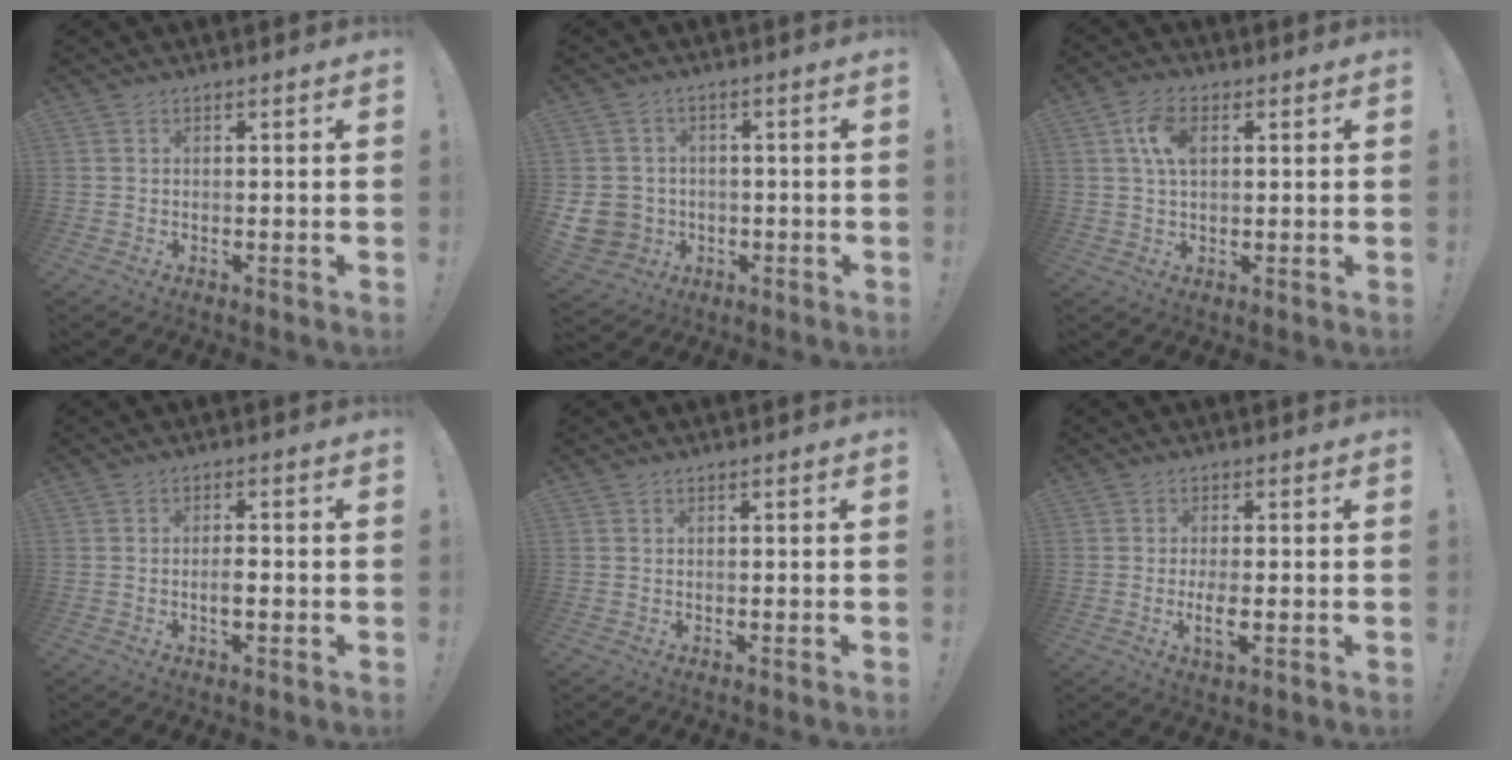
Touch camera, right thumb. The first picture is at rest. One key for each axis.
{"total": 8.6, "fx": -1.7, "fy": 7.7, "fz": 3.4, "tx": -0.074, "ty": 0.013, "tz": -0.023}
{"total": 7.4, "fx": 2.0, "fy": 4.3, "fz": 5.7, "tx": -0.110, "ty": 0.004, "tz": 0.037}
{"total": 3.3, "fx": -0.9, "fy": 1.1, "fz": 3.0, "tx": -0.041, "ty": 0.001, "tz": -0.018}
{"total": 0.0}
{"total": 4.5, "fx": -1.0, "fy": 1.1, "fz": 4.2, "tx": -0.079, "ty": -0.008, "tz": -0.019}